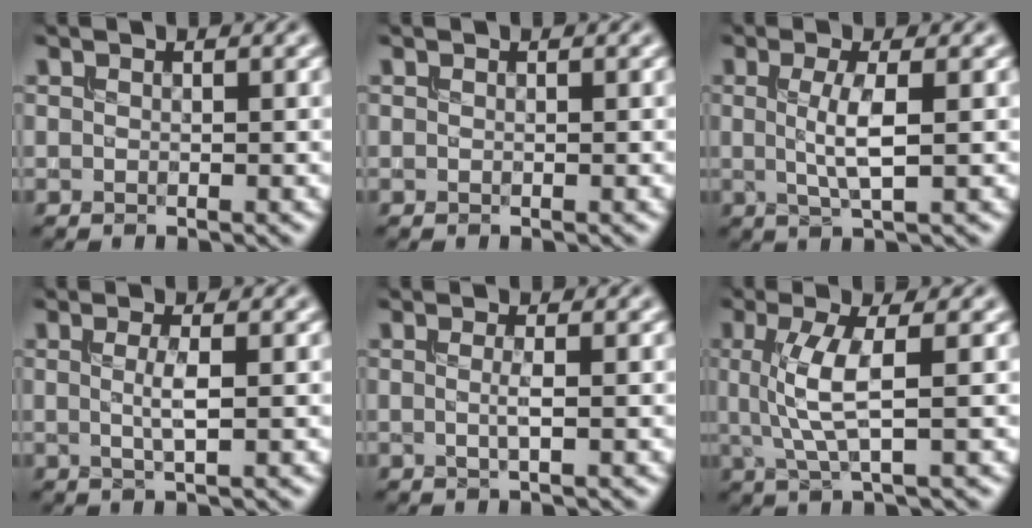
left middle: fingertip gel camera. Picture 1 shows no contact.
{"total": 0.0}
{"total": 3.0, "force": [0.1, 0.4, 3.0], "torque": [-0.063, -0.002, 0.003]}
{"total": 1.9, "force": [0.0, 0.2, 1.8], "torque": [-0.038, 0.001, 0.000]}
{"total": 1.1, "force": [-0.2, 0.0, 1.1], "torque": [-0.024, -0.001, -0.005]}
{"total": 4.2, "force": [0.4, 0.8, 4.1], "torque": [-0.092, 0.000, 0.014]}